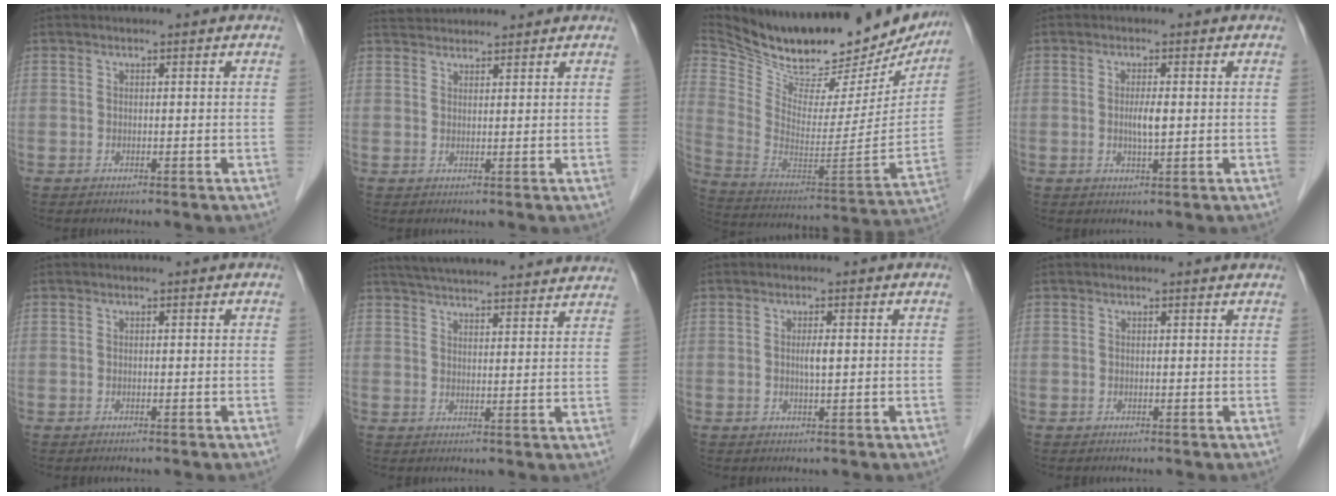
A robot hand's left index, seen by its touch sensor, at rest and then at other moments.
{"total": 4.0, "force": [3.9, 0.6, 0.4], "torque": [-0.011, 0.036, 0.071]}
{"total": 32.3, "force": [27.6, 10.0, 13.6], "torque": [-0.249, -0.042, 0.395]}
{"total": 2.6, "force": [0.0, 0.4, 2.5], "torque": [-0.051, -0.003, 0.001]}
{"total": 0.0}
{"total": 23.8, "force": [22.1, 2.8, 8.4], "torque": [-0.135, 0.009, 0.287]}
{"total": 1.7, "force": [0.1, 0.2, 1.7], "torque": [-0.032, 0.000, 0.003]}
{"total": 2.2, "force": [2.2, 0.3, 0.4], "torque": [-0.011, 0.006, 0.018]}